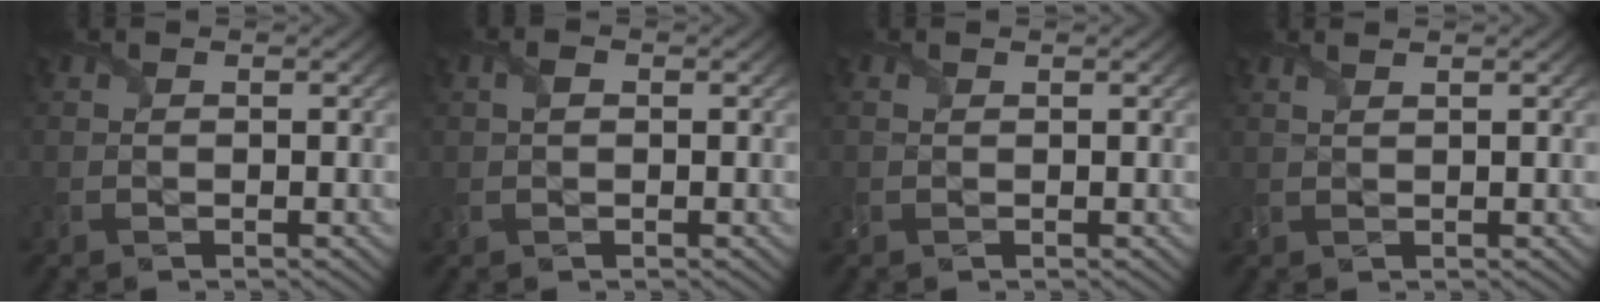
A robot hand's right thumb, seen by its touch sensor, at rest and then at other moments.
{"total": 1.4, "force": [0.1, 0.9, 1.1], "torque": [-0.027, 0.002, 0.002]}
{"total": 0.7, "force": [0.2, 0.5, 0.5], "torque": [-0.015, 0.000, 0.005]}
{"total": 1.3, "force": [1.0, 0.2, 0.8], "torque": [-0.018, 0.001, 0.013]}